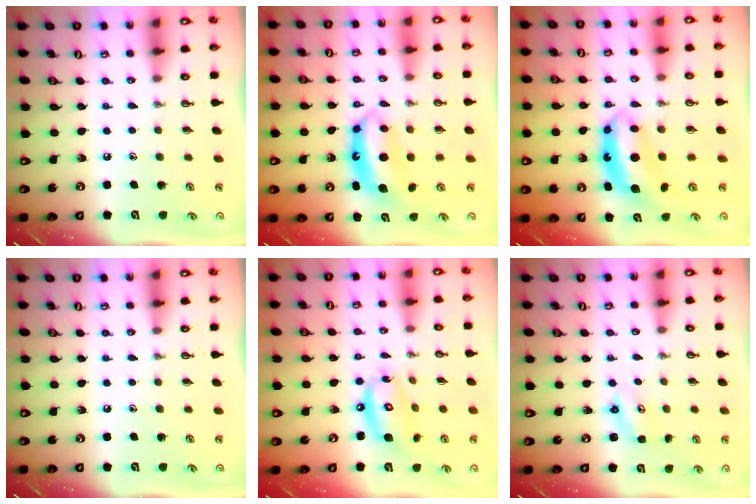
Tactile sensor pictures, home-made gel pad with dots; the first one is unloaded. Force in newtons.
{"total": 7.8, "press": 7.8, "slide": 0.5}
{"total": 7.5, "press": 7.5, "slide": 0.6}
{"total": 0.0}
{"total": 13.5, "press": 13.5, "slide": 1.3}
{"total": 2.8, "press": 2.8, "slide": 0.3}